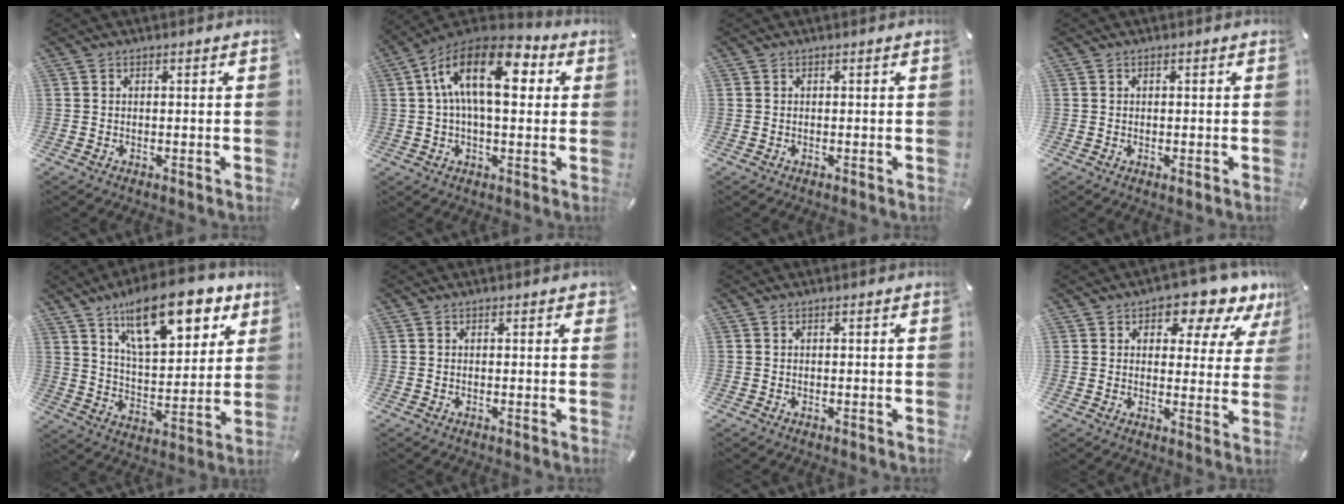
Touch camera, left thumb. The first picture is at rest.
{"total": 16.4, "force": [3.9, 8.6, 13.4], "torque": [-0.235, -0.008, 0.060]}
{"total": 0.0}
{"total": 0.8, "force": [0.0, 0.1, 0.8], "torque": [-0.014, -0.002, 0.000]}
{"total": 19.8, "force": [12.5, 8.8, 12.6], "torque": [-0.192, -0.063, 0.208]}
{"total": 0.8, "force": [0.3, 0.4, 0.6], "torque": [-0.004, 0.001, 0.002]}
{"total": 0.0}
{"total": 9.1, "force": [6.8, 4.5, 4.2], "torque": [-0.047, -0.051, 0.112]}